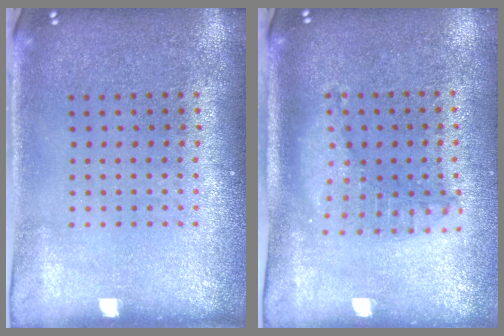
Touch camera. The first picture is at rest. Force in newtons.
{"total": 1.3, "press": 1.3, "slide": 0.2}